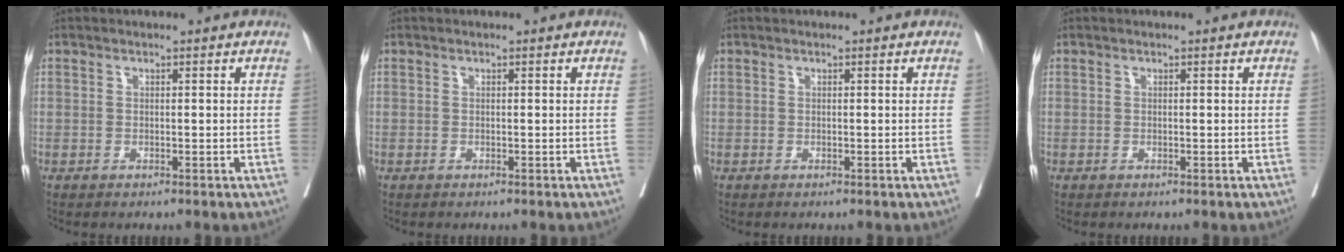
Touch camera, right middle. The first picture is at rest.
{"total": 0.0}
{"total": 0.0}
{"total": 0.0}